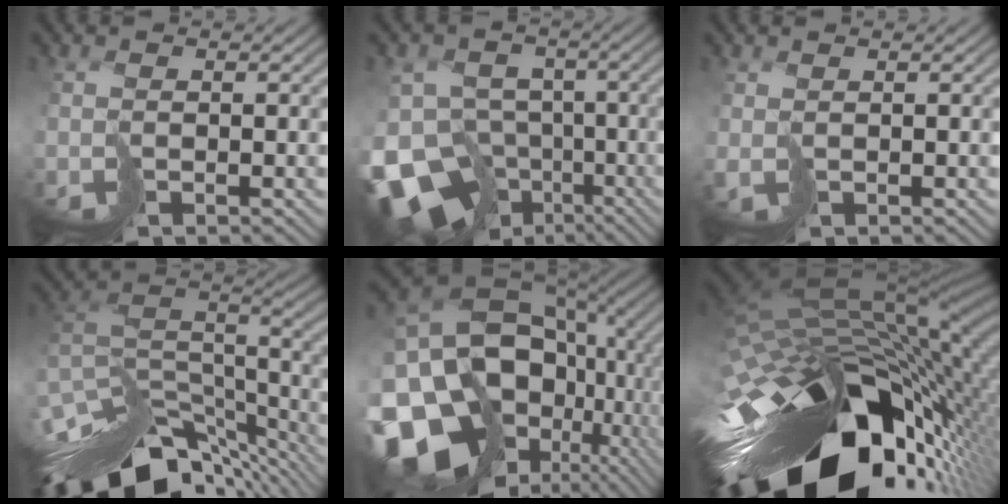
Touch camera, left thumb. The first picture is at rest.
{"total": 16.5, "force": [-8.0, 12.0, 8.0], "torque": [-0.207, -0.022, -0.125]}
{"total": 0.7, "force": [0.6, 0.2, 0.3], "torque": [-0.013, -0.003, 0.012]}
{"total": 14.0, "force": [-9.6, 5.8, 8.3], "torque": [-0.193, -0.007, -0.155]}
{"total": 19.6, "force": [-3.5, 14.4, 12.8], "torque": [-0.287, -0.028, -0.049]}
{"total": 17.2, "force": [-7.0, 9.0, 12.9], "torque": [-0.253, -0.029, -0.101]}